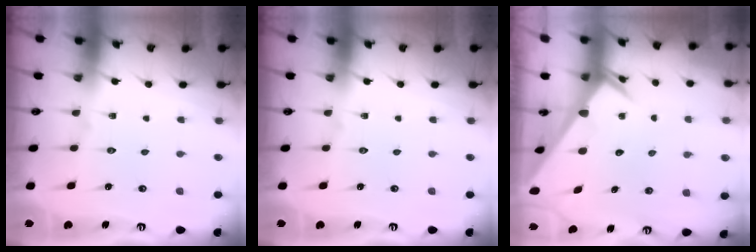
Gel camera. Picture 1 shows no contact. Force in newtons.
{"total": 0.0}
{"total": 2.4, "press": 2.4, "slide": 0.1}